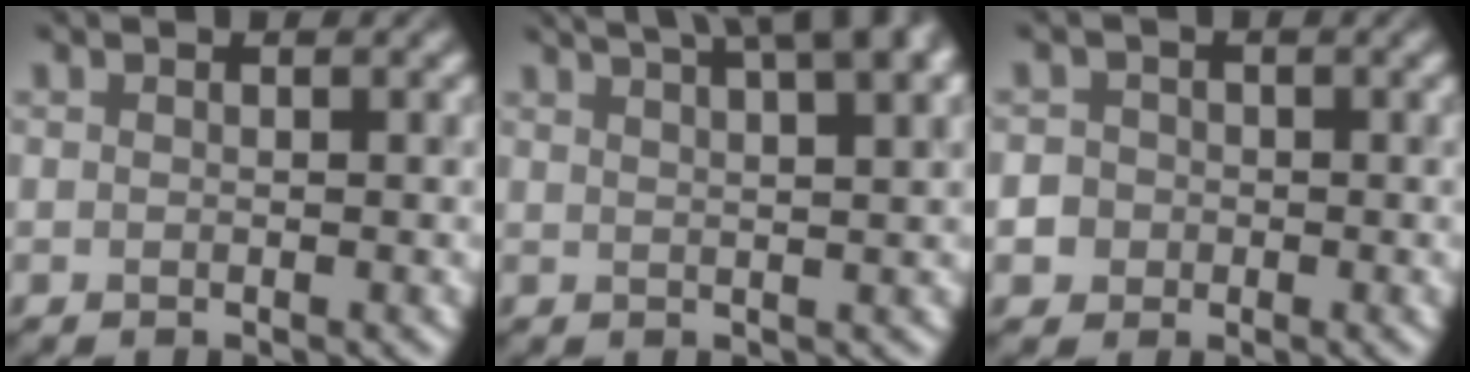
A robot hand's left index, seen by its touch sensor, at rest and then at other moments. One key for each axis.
{"total": 10.2, "fx": 6.4, "fy": 3.7, "fz": 7.0, "tx": -0.059, "ty": 0.059, "tz": 0.061}
{"total": 3.3, "fx": -1.4, "fy": 2.9, "fz": 0.3, "tx": 0.019, "ty": 0.007, "tz": -0.040}